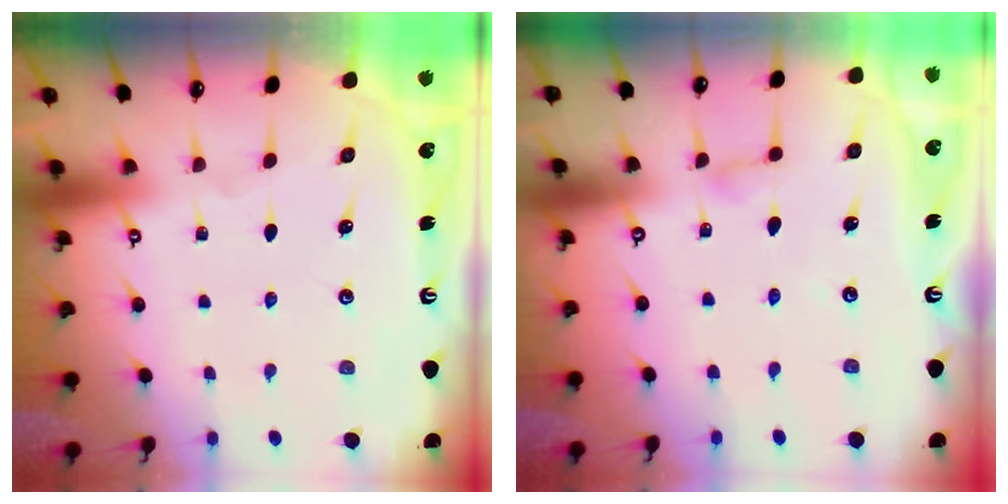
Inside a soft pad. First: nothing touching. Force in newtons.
{"total": 3.0, "press": 3.0, "slide": 0.3}